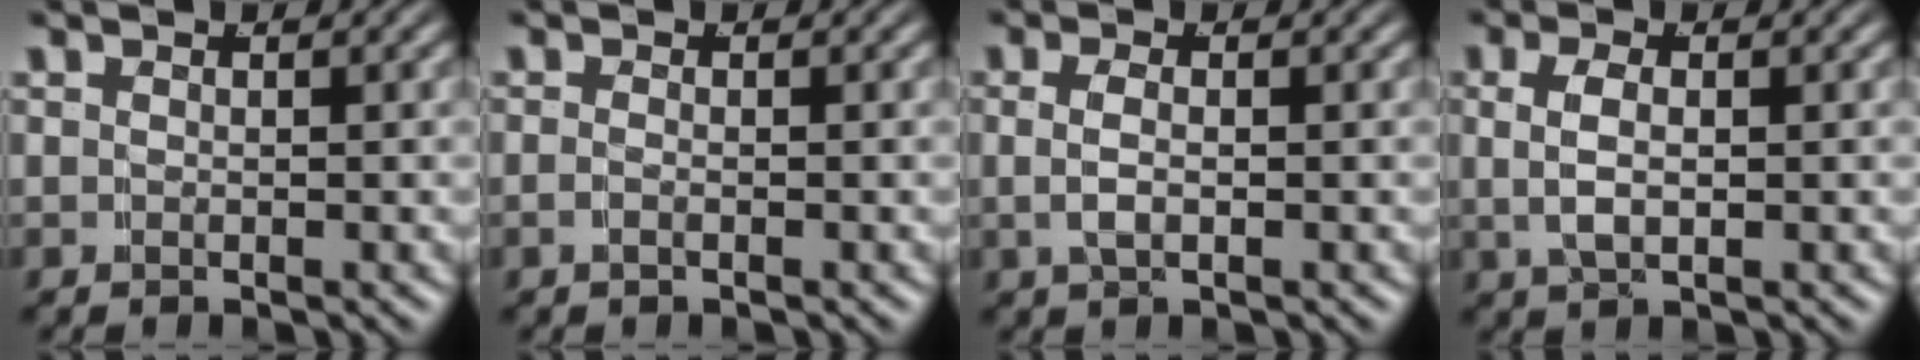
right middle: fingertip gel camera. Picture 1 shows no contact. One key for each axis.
{"total": 0.7, "fx": -0.5, "fy": 0.1, "fz": 0.5, "tx": -0.011, "ty": -0.002, "tz": -0.012}
{"total": 2.0, "fx": 0.0, "fy": 0.9, "fz": 1.8, "tx": -0.037, "ty": -0.001, "tz": -0.001}
{"total": 3.2, "fx": 0.5, "fy": 1.8, "fz": 2.7, "tx": -0.055, "ty": 0.004, "tz": 0.007}